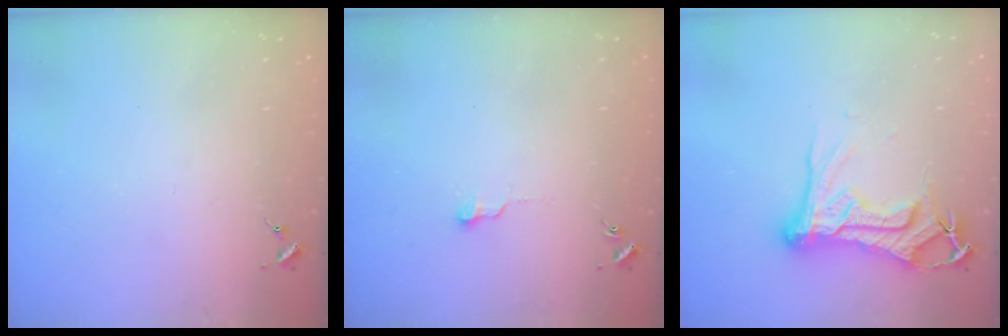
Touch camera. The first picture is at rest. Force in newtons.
{"total": 4.0, "press": 4.0, "slide": 0.4}
{"total": 16.5, "press": 16.5, "slide": 1.8}